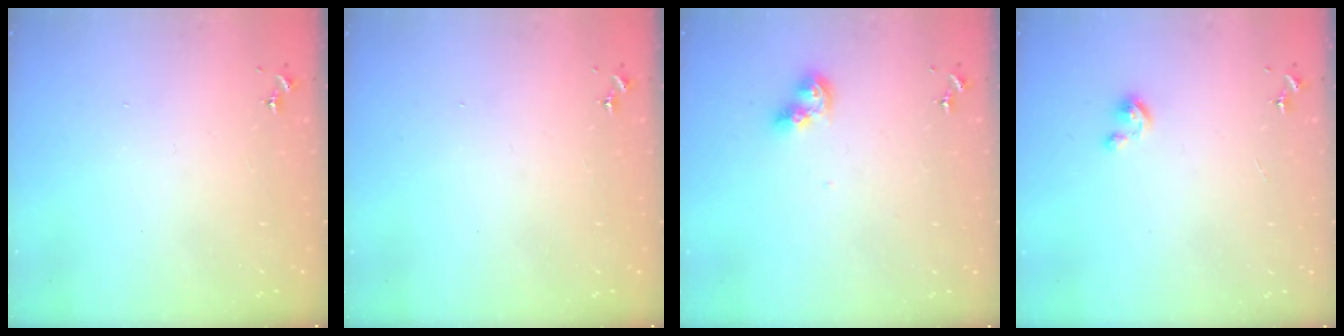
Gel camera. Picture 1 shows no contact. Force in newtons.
{"total": 0.0}
{"total": 8.0, "press": 7.9, "slide": 0.8}
{"total": 4.6, "press": 4.5, "slide": 0.4}